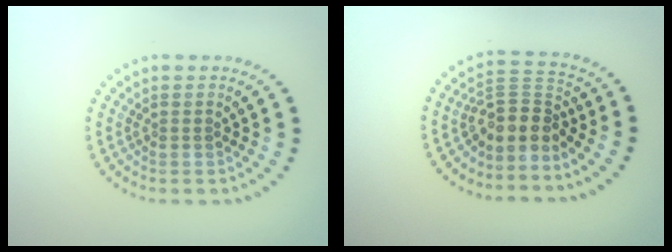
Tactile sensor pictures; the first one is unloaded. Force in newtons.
{"total": 3.5, "press": 2.6, "slide": 2.4}